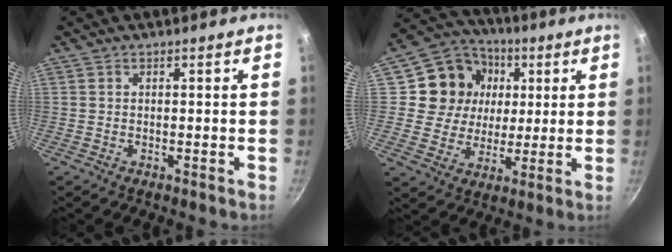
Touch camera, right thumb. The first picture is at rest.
{"total": 14.5, "force": [3.3, 12.9, 5.6], "torque": [-0.079, 0.007, 0.050]}